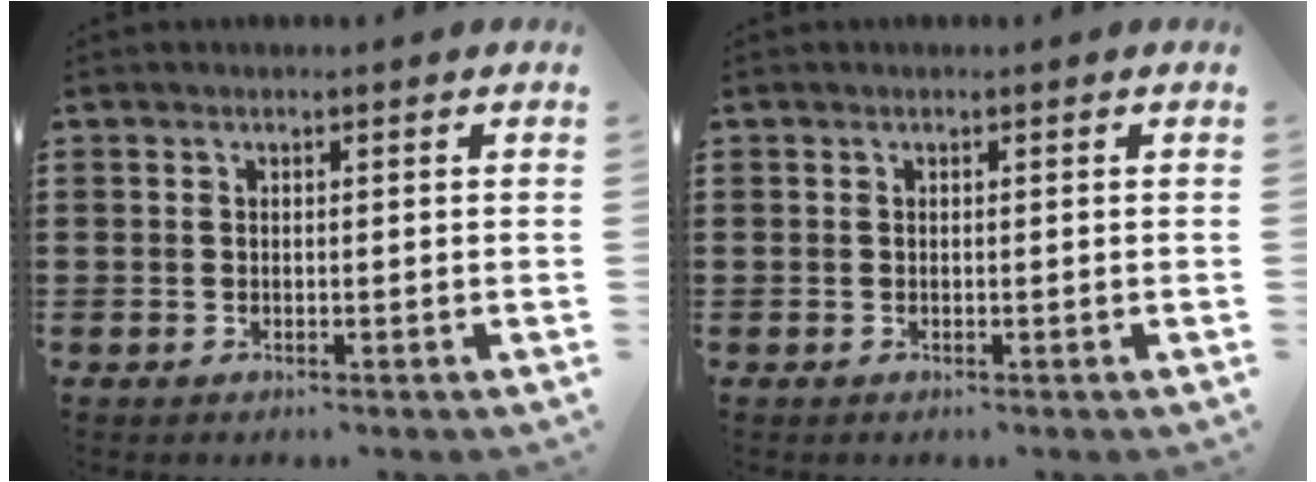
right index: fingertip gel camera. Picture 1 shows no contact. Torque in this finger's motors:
{"motor_torque": [0.00, 0.00, 0.00, 0.00]}